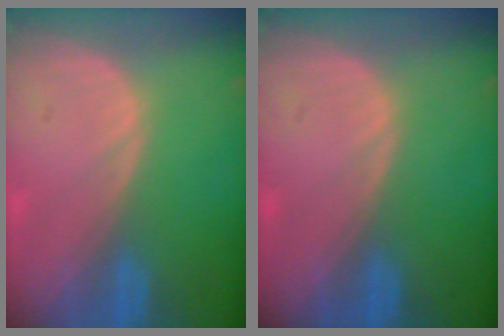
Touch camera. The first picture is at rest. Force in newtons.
{"total": 0.0}